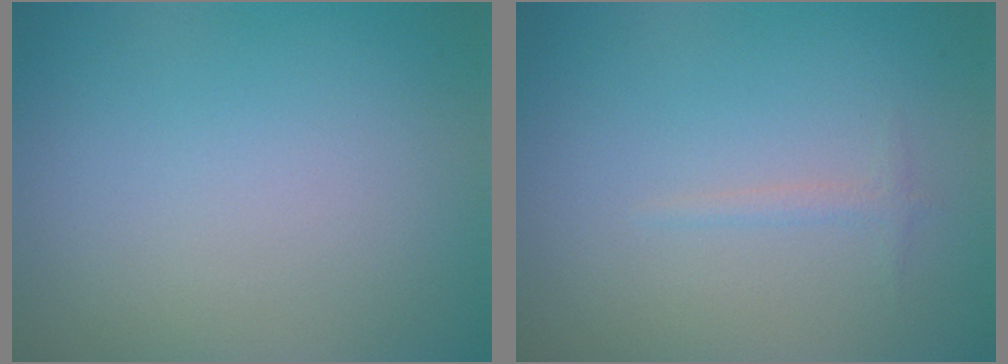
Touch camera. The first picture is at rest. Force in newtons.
{"total": 0.7, "press": 0.7, "slide": 0.0}